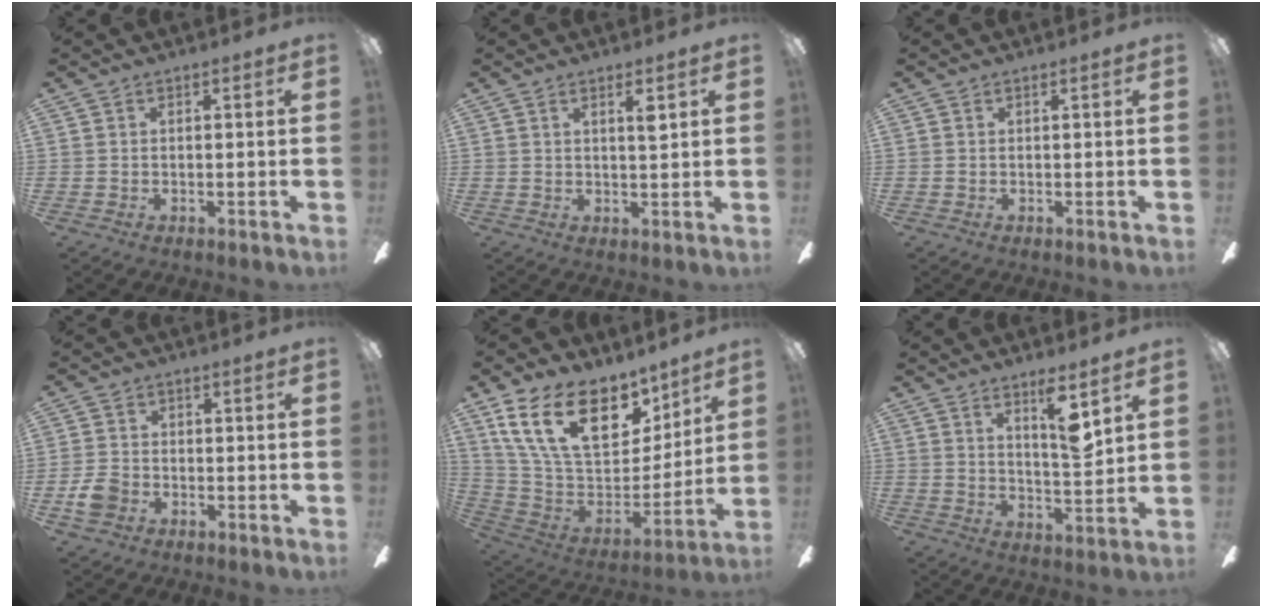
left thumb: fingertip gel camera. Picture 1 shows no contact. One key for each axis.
{"total": 3.0, "fx": 1.6, "fy": 0.2, "fz": 2.5, "tx": -0.038, "ty": -0.006, "tz": 0.023}
{"total": 0.0}
{"total": 4.9, "fx": -2.1, "fy": 3.7, "fz": 2.4, "tx": -0.049, "ty": 0.012, "tz": -0.038}
{"total": 23.3, "fx": 13.3, "fy": 12.5, "fz": 14.4, "tx": -0.278, "ty": -0.076, "tz": 0.243}
{"total": 8.3, "fx": 5.1, "fy": 1.2, "fz": 6.4, "tx": -0.097, "ty": -0.029, "tz": 0.078}